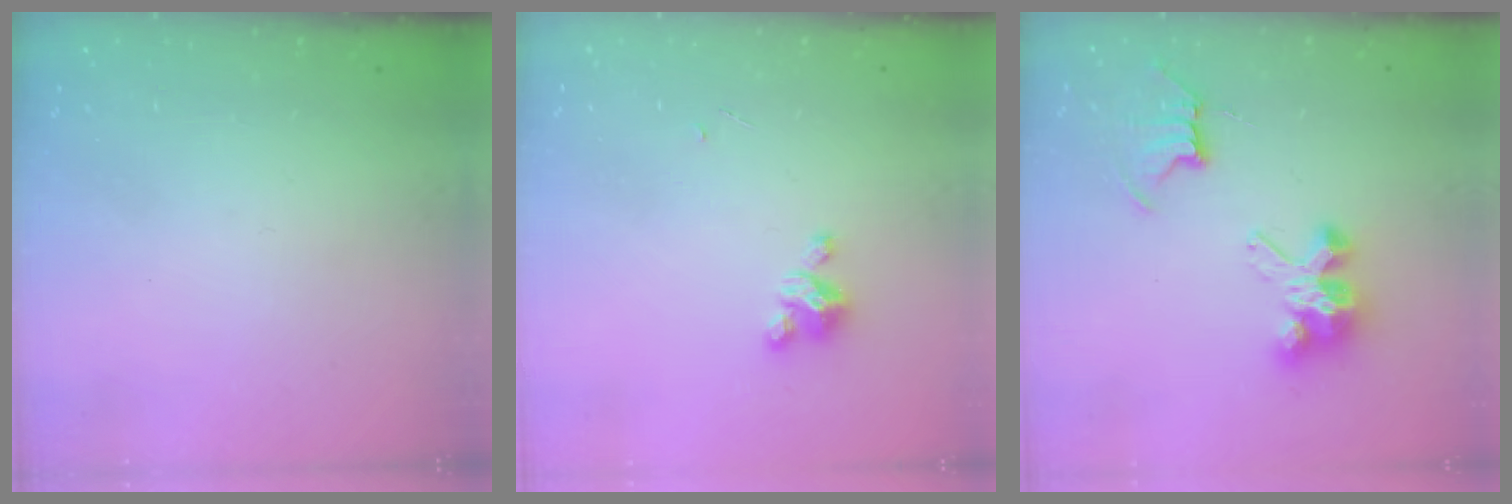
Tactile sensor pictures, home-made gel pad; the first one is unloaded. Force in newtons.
{"total": 3.9, "press": 3.9, "slide": 0.2}
{"total": 8.0, "press": 8.0, "slide": 0.5}